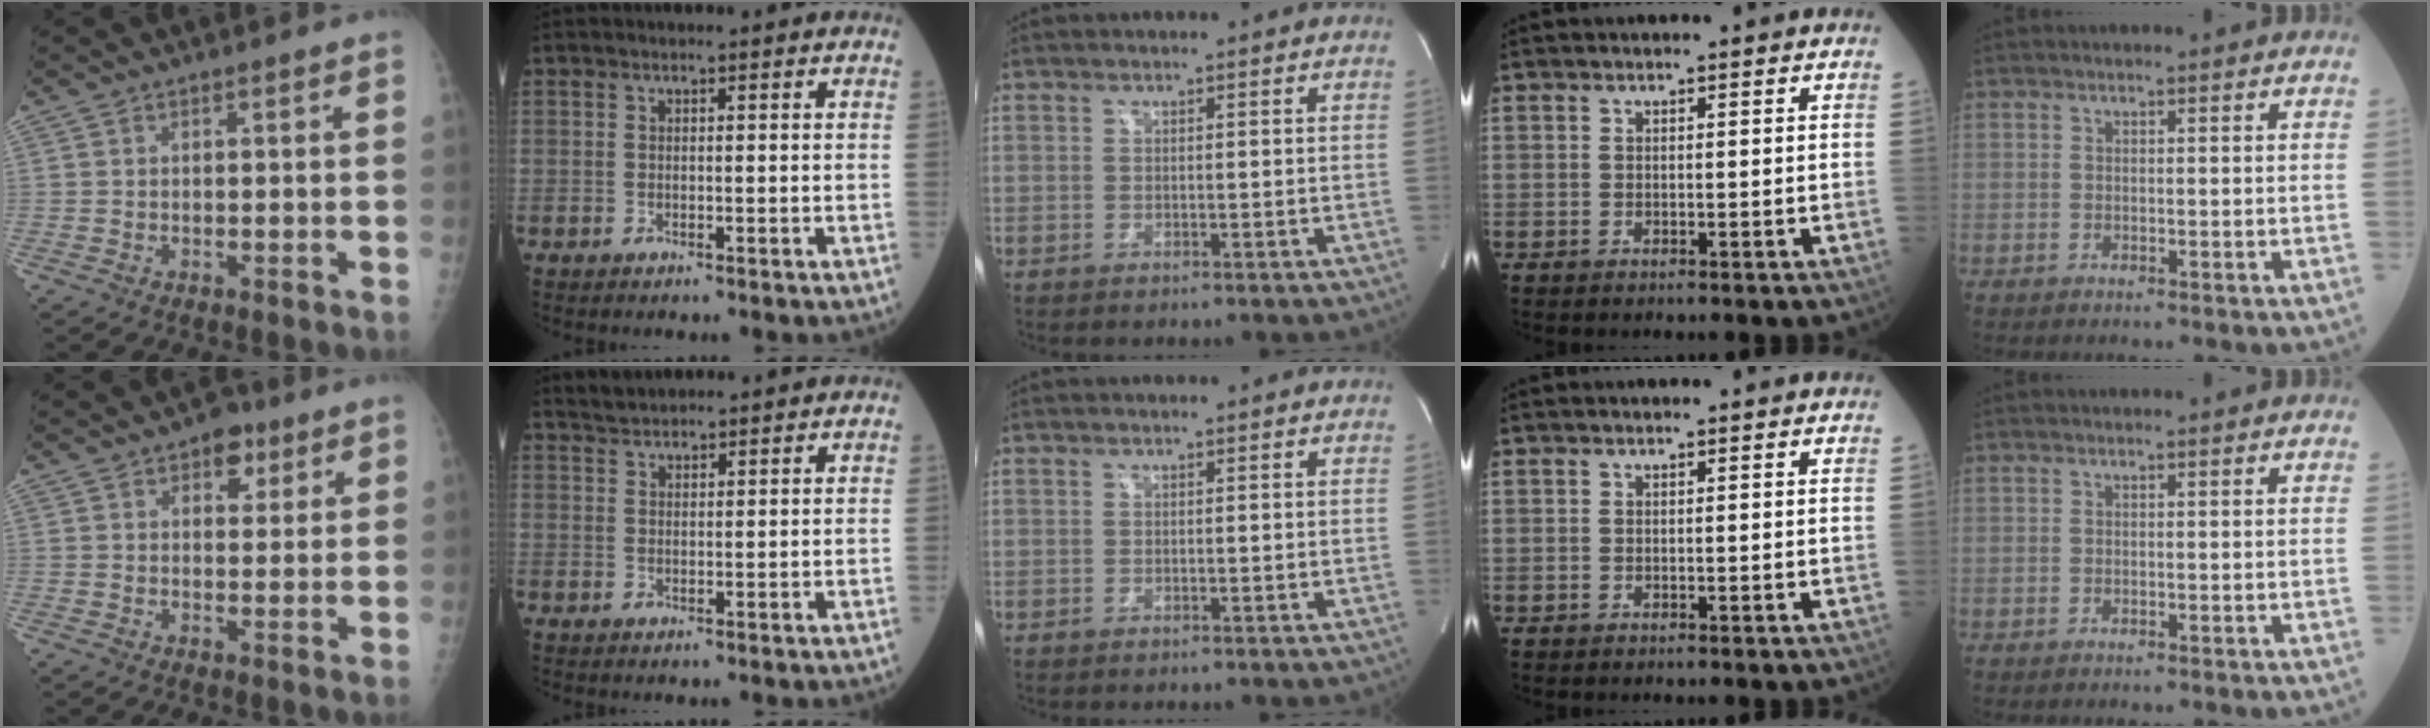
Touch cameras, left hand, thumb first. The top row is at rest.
{"thumb": {"total": 5.1, "force": [2.7, 3.4, 2.8], "torque": [-0.008, -0.007, 0.032]}, "index": {"total": 2.7, "force": [2.6, 0.5, 0.4], "torque": [-0.013, 0.020, 0.050]}}